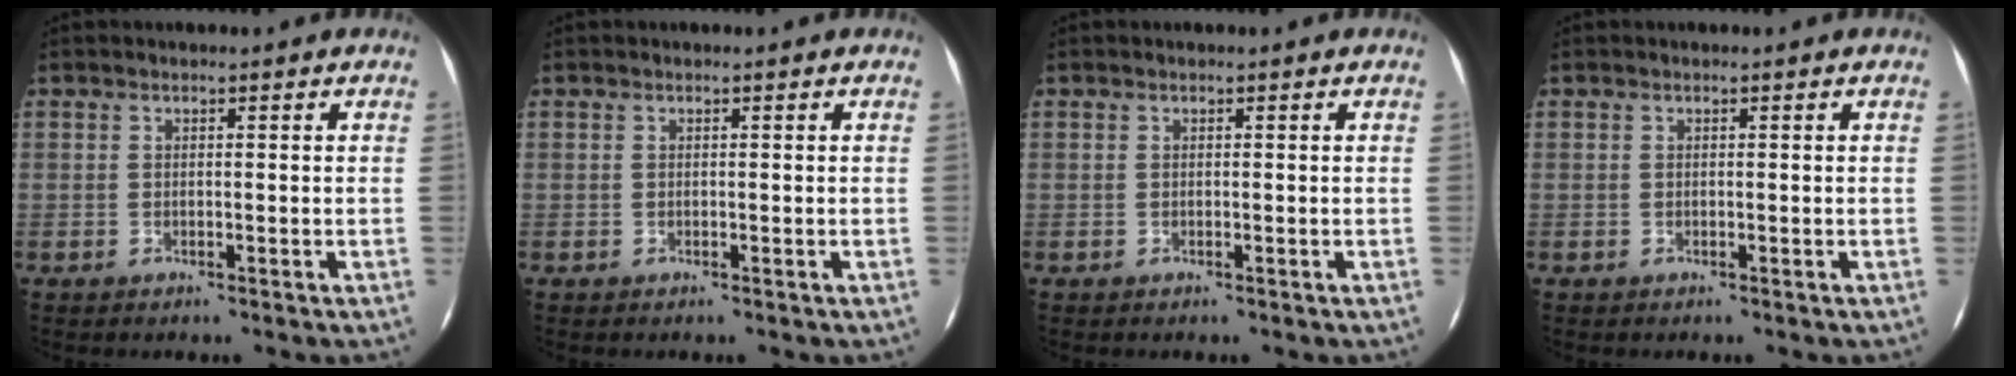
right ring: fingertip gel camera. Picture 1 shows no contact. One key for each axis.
{"total": 0.0}
{"total": 0.0}
{"total": 0.0}